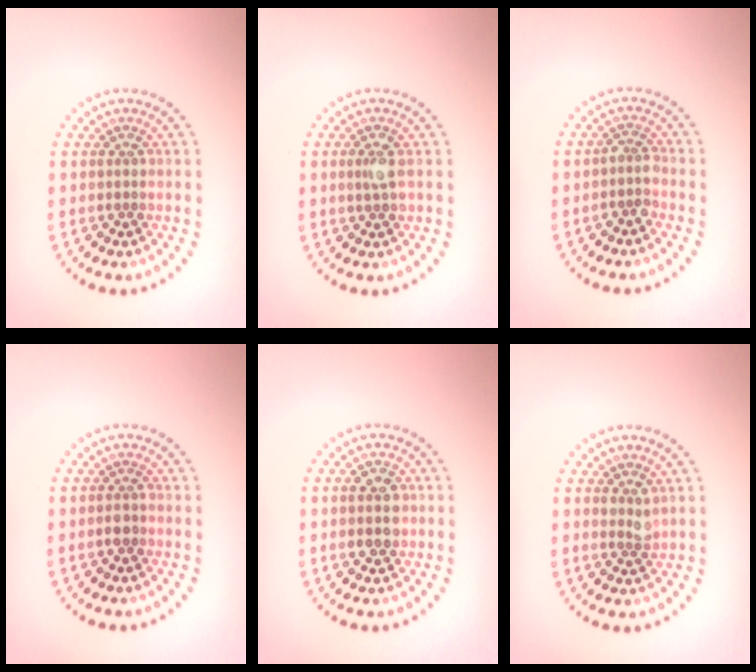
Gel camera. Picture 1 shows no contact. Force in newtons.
{"total": 1.4, "press": 1.4, "slide": 0.1}
{"total": 1.7, "press": 1.4, "slide": 1.0}
{"total": 1.2, "press": 1.0, "slide": 0.5}
{"total": 3.0, "press": 3.0, "slide": 0.1}
{"total": 1.2, "press": 1.1, "slide": 0.5}